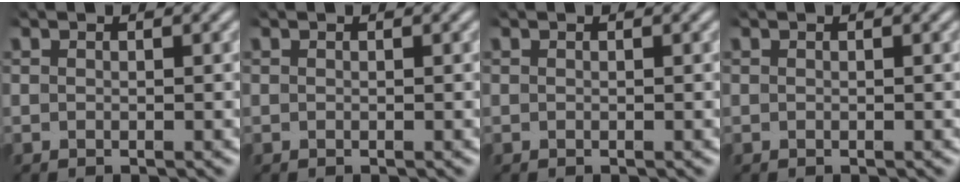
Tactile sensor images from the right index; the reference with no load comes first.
{"total": 0.0}
{"total": 0.0}
{"total": 0.0}